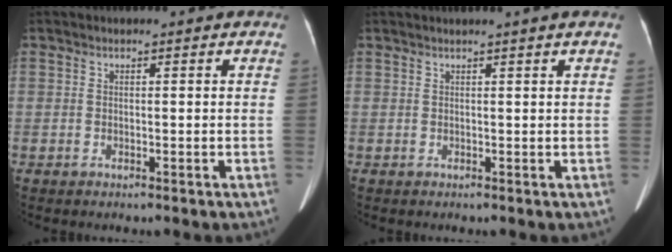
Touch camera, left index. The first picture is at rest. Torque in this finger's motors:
{"motor_torque": [0.74, -1.07, 0.09, 0.10]}